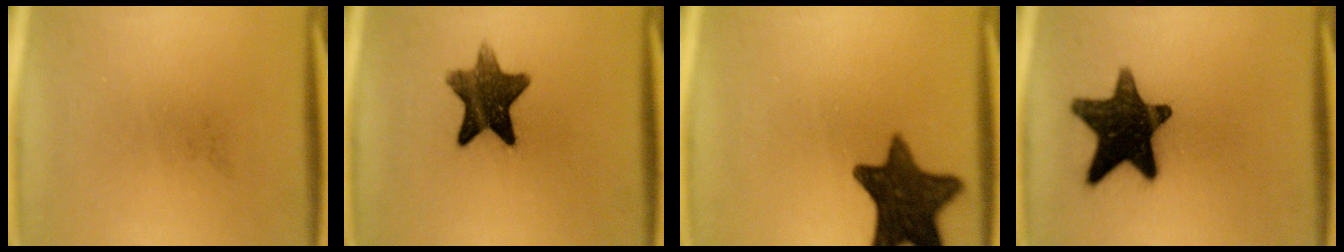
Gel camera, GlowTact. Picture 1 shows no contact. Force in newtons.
{"total": 10.9}
{"total": 13.7}
{"total": 15.9}